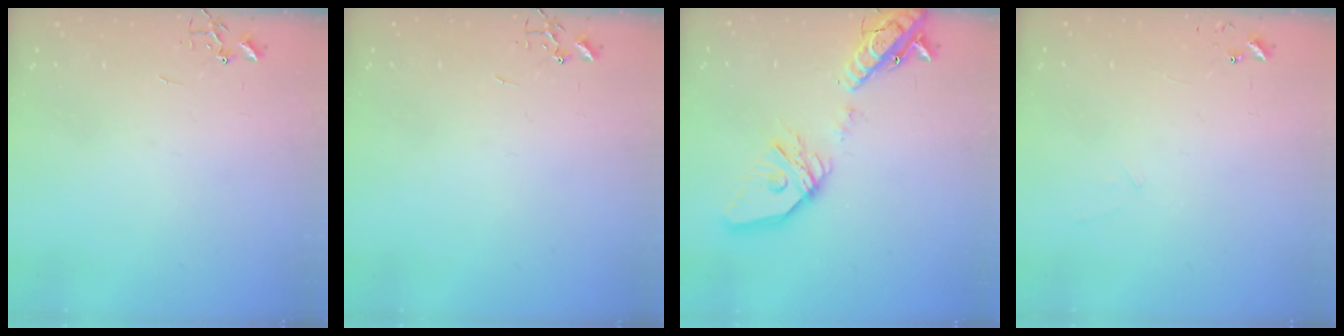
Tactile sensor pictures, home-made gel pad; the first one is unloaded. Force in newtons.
{"total": 0.0}
{"total": 21.4, "press": 21.2, "slide": 3.5}
{"total": 5.4, "press": 5.4, "slide": 0.4}